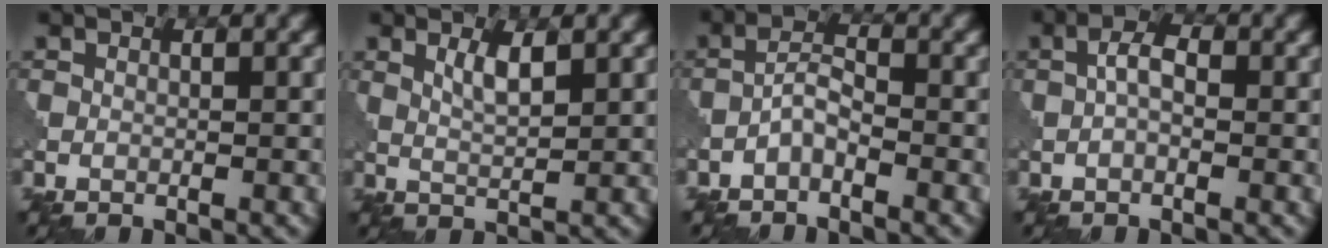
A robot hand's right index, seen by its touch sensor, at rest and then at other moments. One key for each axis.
{"total": 2.2, "fx": 1.1, "fy": 0.4, "fz": 1.8, "tx": -0.036, "ty": -0.002, "tz": 0.021}
{"total": 2.0, "fx": -1.4, "fy": 0.6, "fz": 1.3, "tx": -0.026, "ty": 0.011, "tz": -0.032}
{"total": 2.3, "fx": 0.0, "fy": 1.1, "fz": 2.0, "tx": -0.039, "ty": 0.009, "tz": -0.007}